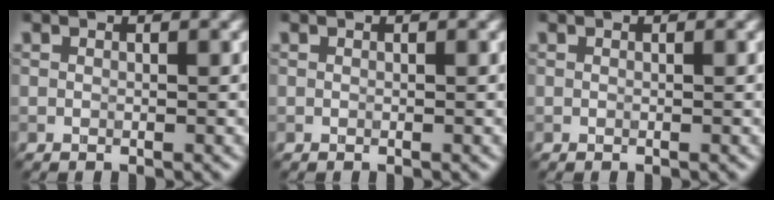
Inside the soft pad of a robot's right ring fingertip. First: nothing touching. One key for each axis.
{"total": 0.0}
{"total": 0.0}